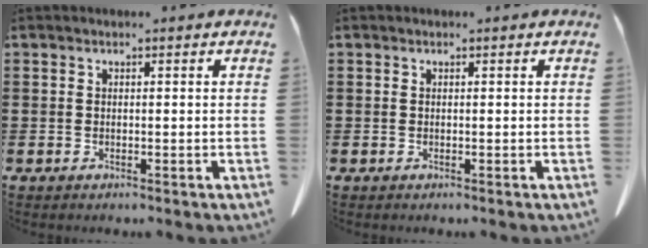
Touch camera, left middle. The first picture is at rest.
{"total": 0.0}